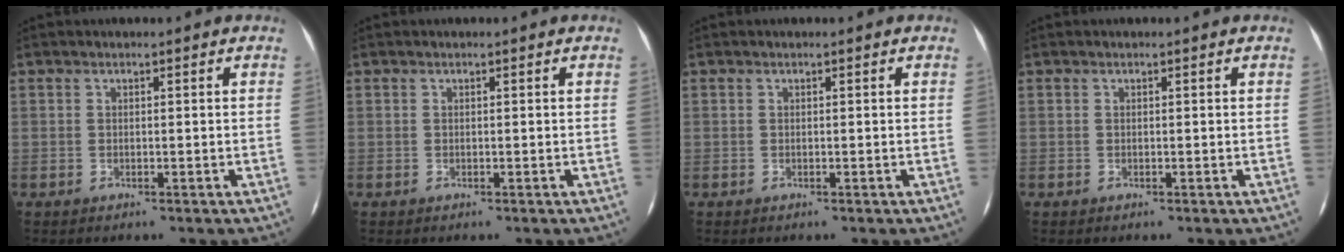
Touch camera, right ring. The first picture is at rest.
{"total": 0.0}
{"total": 0.0}
{"total": 0.0}